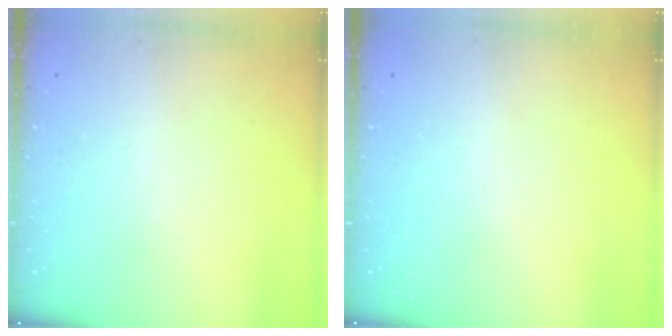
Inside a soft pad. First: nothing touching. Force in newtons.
{"total": 0.0}